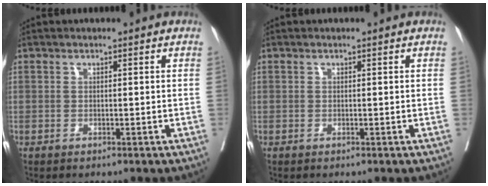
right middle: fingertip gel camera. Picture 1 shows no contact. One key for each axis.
{"total": 0.0}